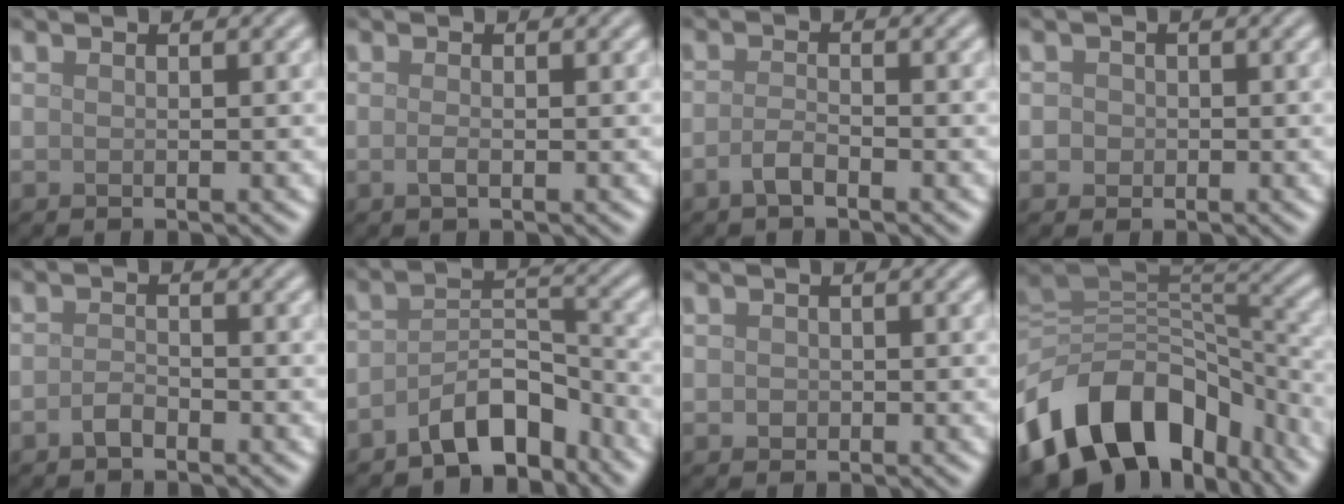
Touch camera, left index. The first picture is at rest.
{"total": 0.9, "force": [-0.3, 0.3, 0.8], "torque": [-0.018, -0.003, -0.007]}
{"total": 1.6, "force": [-1.0, 0.5, 1.1], "torque": [-0.026, 0.003, -0.023]}
{"total": 1.6, "force": [0.2, 1.5, 0.6], "torque": [0.002, 0.004, -0.003]}
{"total": 1.4, "force": [-0.9, 0.6, 0.8], "torque": [-0.018, 0.003, -0.021]}
{"total": 6.1, "force": [-4.3, 2.9, 3.2], "torque": [-0.041, 0.008, -0.084]}
{"total": 0.7, "force": [0.0, 0.7, 0.2], "torque": [0.000, -0.003, -0.002]}
{"total": 13.5, "force": [-6.7, 9.3, 7.3], "torque": [-0.133, 0.008, -0.112]}